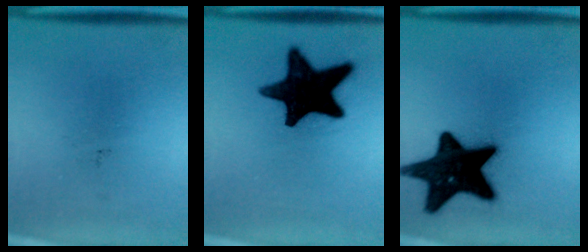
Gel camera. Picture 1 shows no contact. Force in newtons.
{"total": 17.2}
{"total": 19.4}